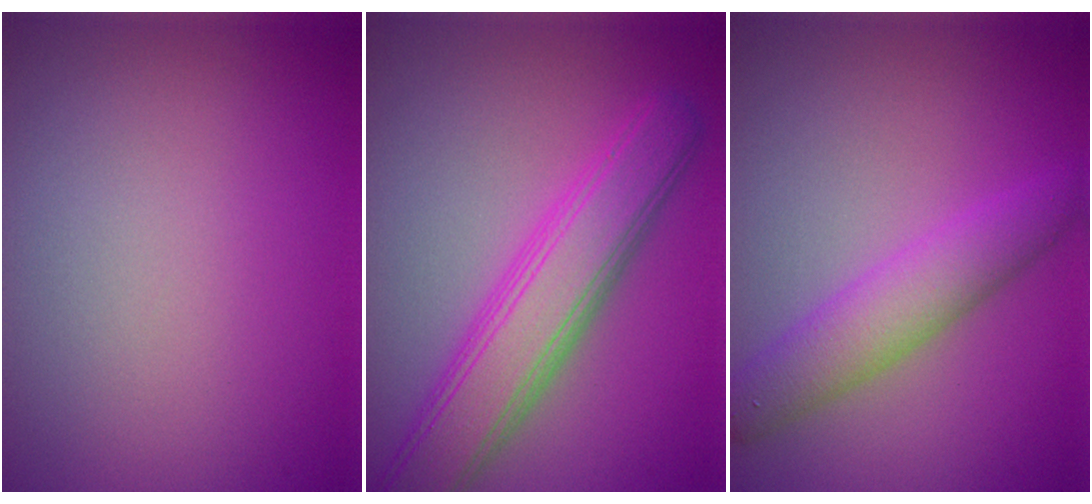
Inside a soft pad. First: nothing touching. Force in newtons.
{"total": 6.4, "press": 6.4, "slide": 0.4}
{"total": 4.1, "press": 4.1, "slide": 0.1}